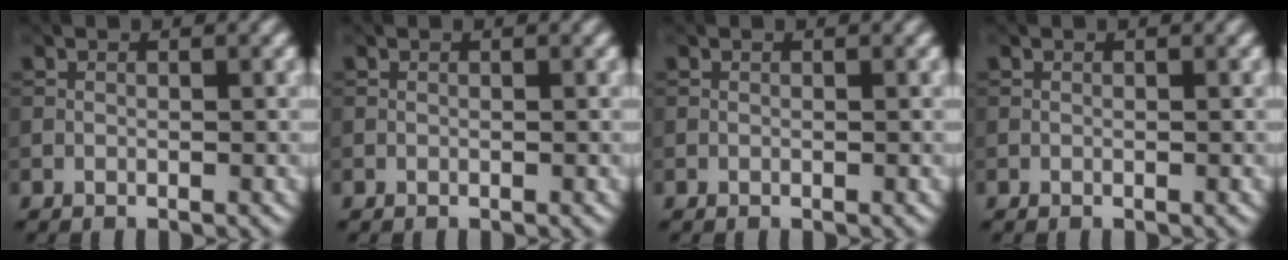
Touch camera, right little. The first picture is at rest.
{"total": 0.0}
{"total": 0.0}
{"total": 0.0}